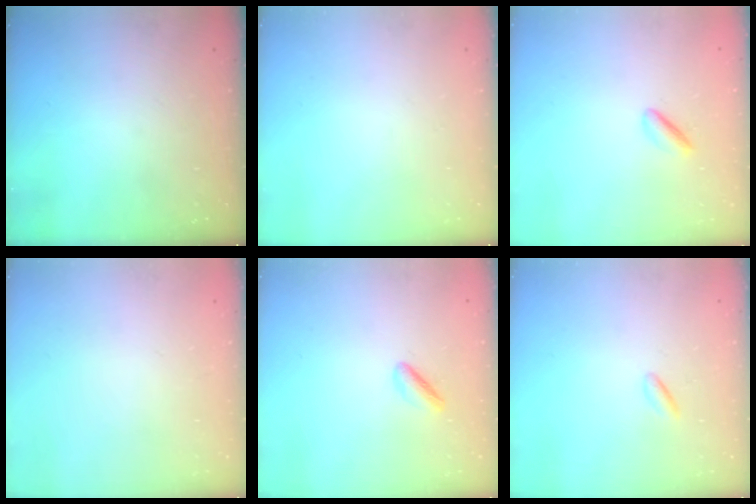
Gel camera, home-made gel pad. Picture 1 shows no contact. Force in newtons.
{"total": 0.0}
{"total": 1.8, "press": 1.7, "slide": 0.6}
{"total": 2.2, "press": 2.2, "slide": 0.1}
{"total": 1.9, "press": 1.6, "slide": 1.1}
{"total": 0.9, "press": 0.7, "slide": 0.5}